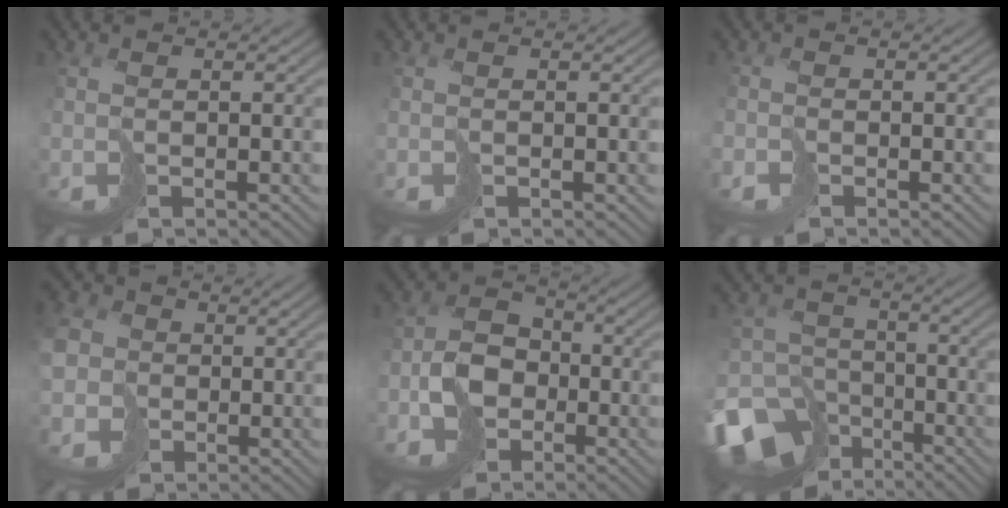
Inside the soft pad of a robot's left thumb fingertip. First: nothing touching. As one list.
[{"total": 0.0}, {"total": 1.0, "force": [-0.9, 0.5, 0.2], "torque": [-0.007, -0.003, -0.021]}, {"total": 6.2, "force": [-0.1, 5.8, 2.3], "torque": [-0.087, -0.006, -0.005]}, {"total": 7.0, "force": [-2.8, 5.5, 3.2], "torque": [-0.071, -0.012, -0.059]}, {"total": 13.2, "force": [-8.8, 8.9, 4.4], "torque": [-0.120, -0.050, -0.133]}]